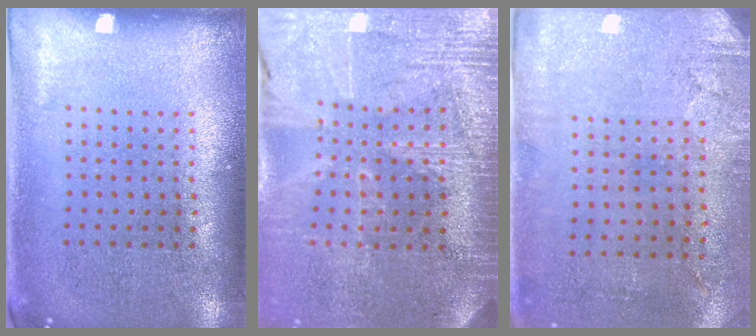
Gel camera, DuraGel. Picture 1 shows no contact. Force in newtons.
{"total": 3.5, "press": 3.3, "slide": 1.2}
{"total": 2.9, "press": 2.4, "slide": 1.7}